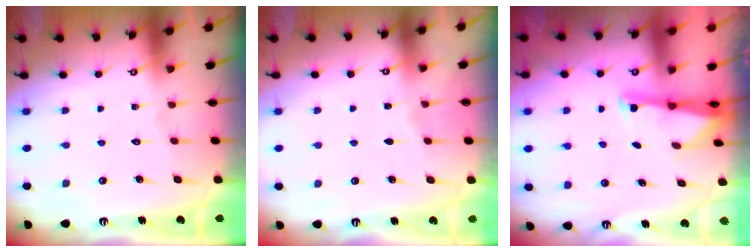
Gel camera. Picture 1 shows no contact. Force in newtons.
{"total": 1.7, "press": 1.6, "slide": 0.3}
{"total": 1.9, "press": 1.9, "slide": 0.4}